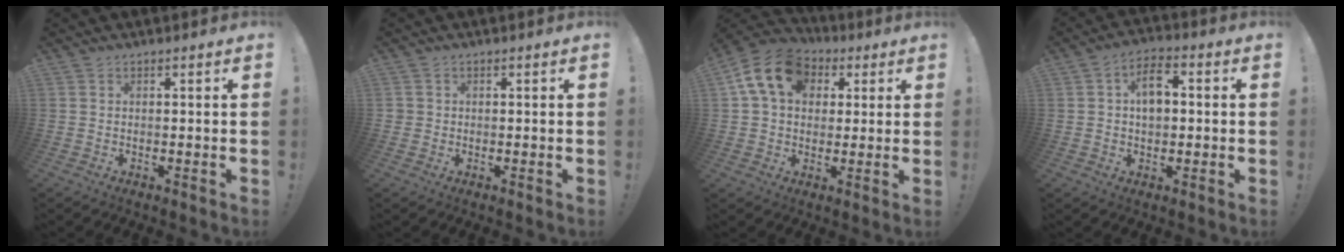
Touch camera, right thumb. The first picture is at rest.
{"total": 1.3, "force": [0.1, 1.2, 0.3], "torque": [-0.007, 0.004, 0.003]}
{"total": 14.8, "force": [4.8, 11.0, 8.6], "torque": [-0.143, -0.003, 0.094]}
{"total": 8.3, "force": [0.6, 5.7, 6.0], "torque": [-0.083, 0.011, 0.011]}